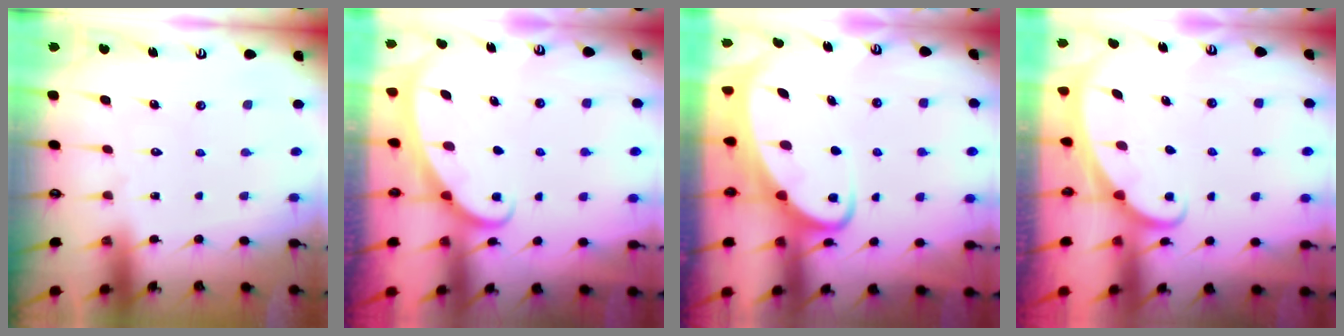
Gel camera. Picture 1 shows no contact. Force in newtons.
{"total": 2.2, "press": 2.2, "slide": 0.3}
{"total": 5.2, "press": 5.1, "slide": 0.8}
{"total": 1.5, "press": 1.5, "slide": 0.1}